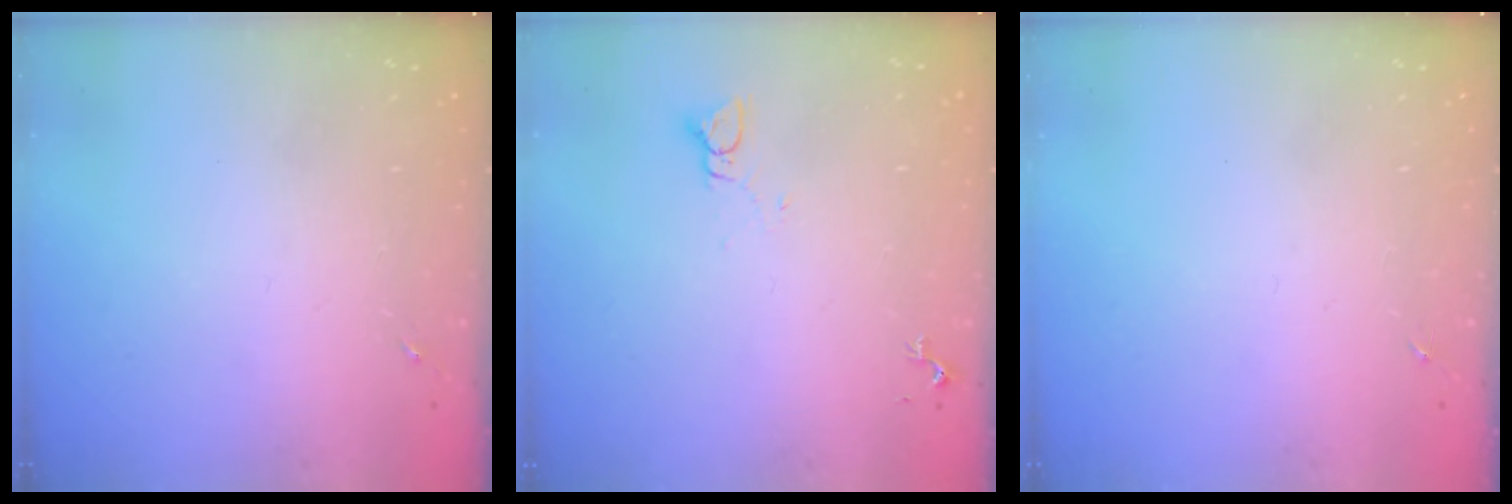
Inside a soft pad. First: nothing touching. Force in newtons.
{"total": 2.8, "press": 2.8, "slide": 0.1}
{"total": 0.0}